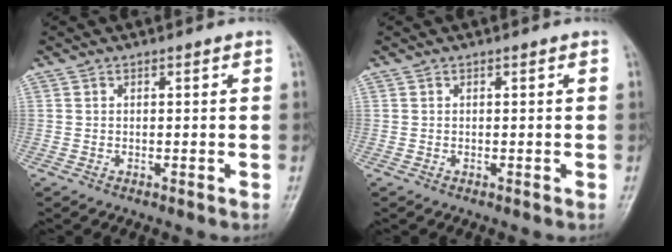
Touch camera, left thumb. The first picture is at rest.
{"total": 0.0}